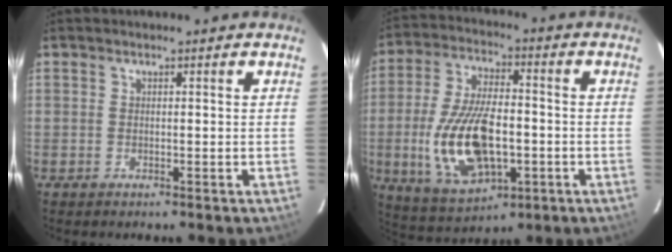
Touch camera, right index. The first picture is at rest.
{"total": 17.7, "force": [-3.5, 8.5, 15.1], "torque": [-0.312, -0.007, -0.048]}